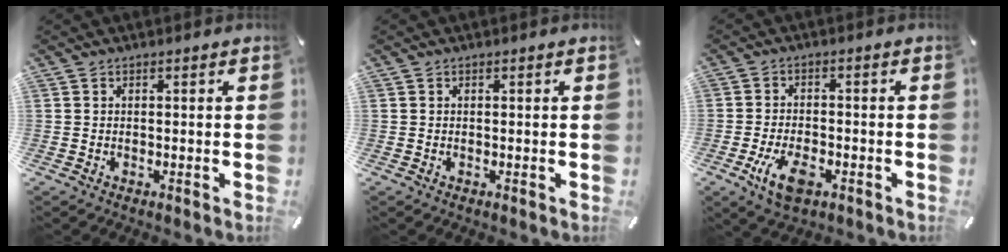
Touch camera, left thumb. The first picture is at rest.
{"total": 0.0}
{"total": 7.8, "force": [-3.3, 4.1, 5.7], "torque": [-0.118, 0.002, -0.061]}